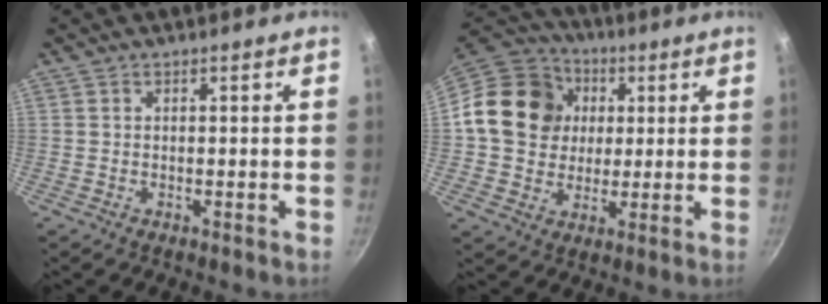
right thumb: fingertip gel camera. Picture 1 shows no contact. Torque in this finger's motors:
{"motor_torque": [0.57, 1.53, 0.43, -0.35, 0.31]}